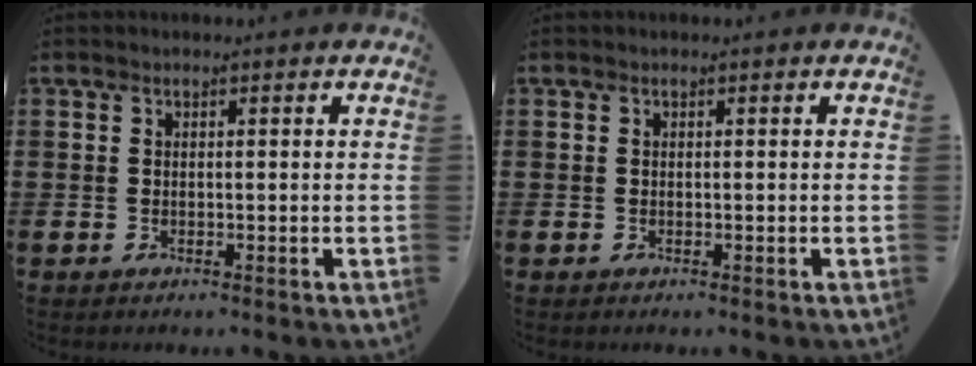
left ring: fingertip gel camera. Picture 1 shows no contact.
{"total": 0.0}